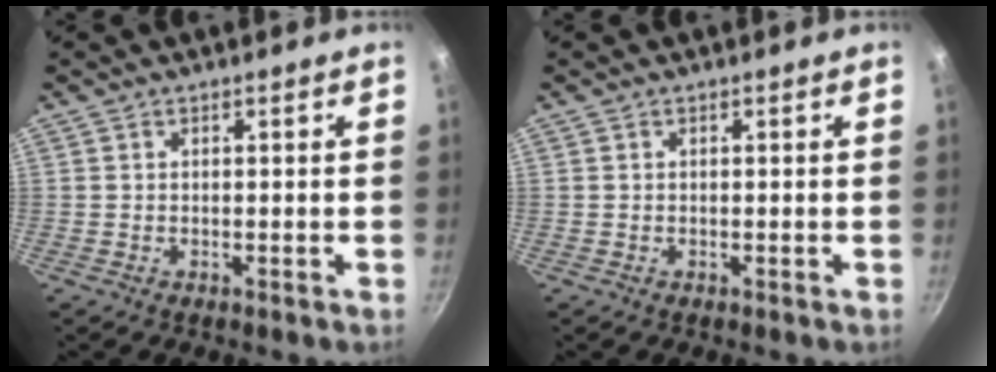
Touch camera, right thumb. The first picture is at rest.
{"total": 0.0}